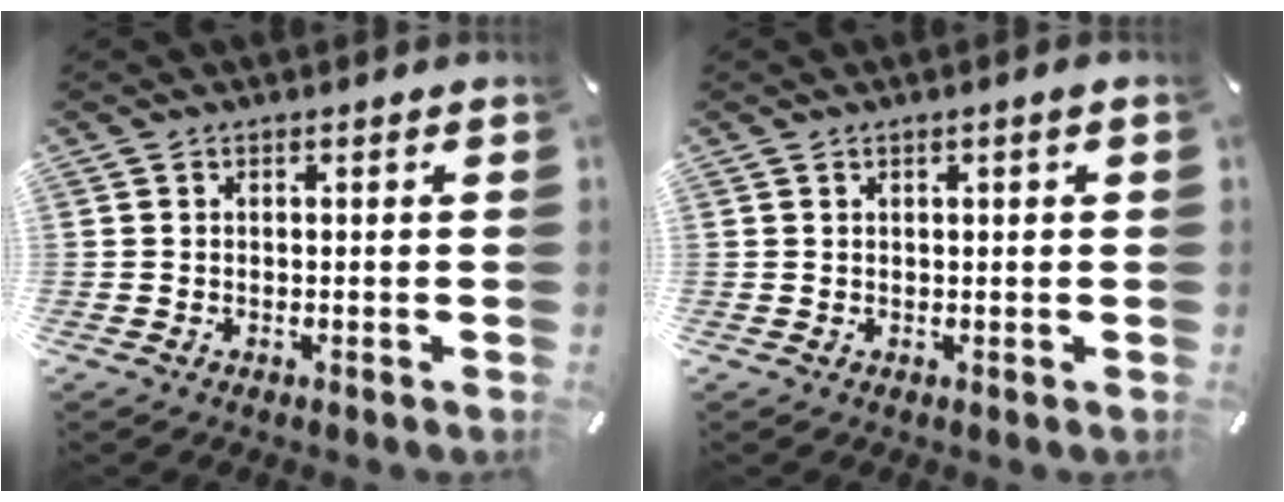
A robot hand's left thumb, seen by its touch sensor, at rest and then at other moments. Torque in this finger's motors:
{"motor_torque": [-0.13, -0.21, 0.06, 0.07, -0.02]}